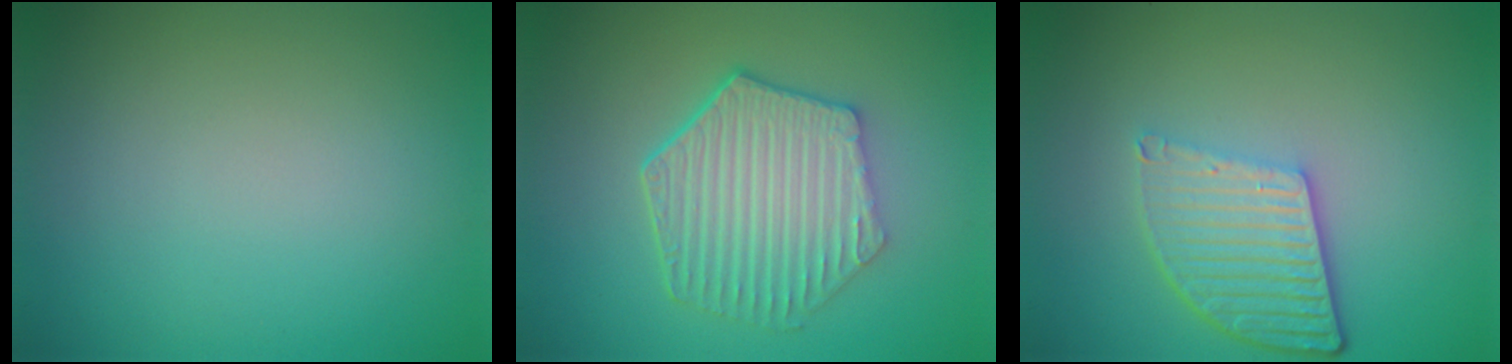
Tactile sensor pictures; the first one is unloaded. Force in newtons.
{"total": 6.2, "press": 4.8, "slide": 3.9}
{"total": 5.2, "press": 3.8, "slide": 3.6}